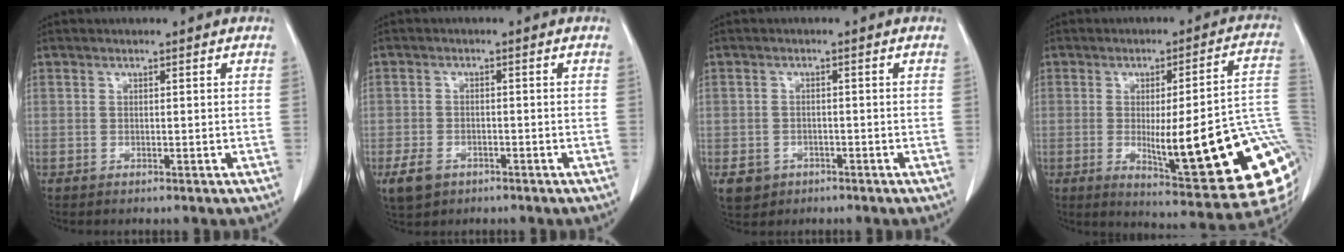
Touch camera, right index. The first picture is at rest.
{"total": 4.3, "force": [-2.4, 2.9, 2.0], "torque": [-0.043, -0.002, -0.035]}
{"total": 4.1, "force": [-2.1, 3.4, 0.9], "torque": [-0.012, 0.005, -0.028]}
{"total": 23.8, "force": [-4.3, 3.3, 23.2], "torque": [-0.216, -0.002, -0.045]}